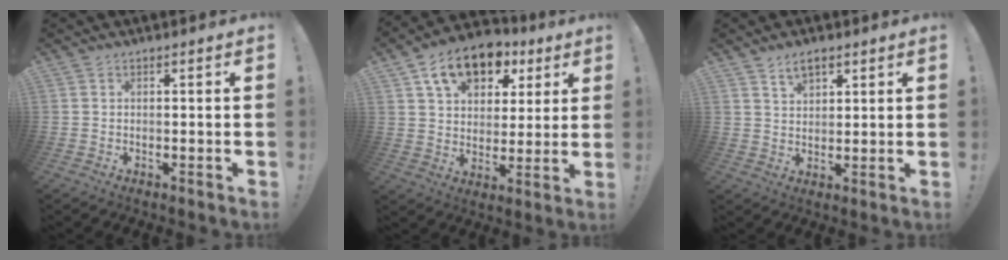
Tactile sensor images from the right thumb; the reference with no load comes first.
{"total": 15.7, "force": [8.5, 10.2, 8.3], "torque": [-0.125, -0.040, 0.156]}
{"total": 5.1, "force": [3.5, 2.8, 2.3], "torque": [-0.032, -0.014, 0.063]}